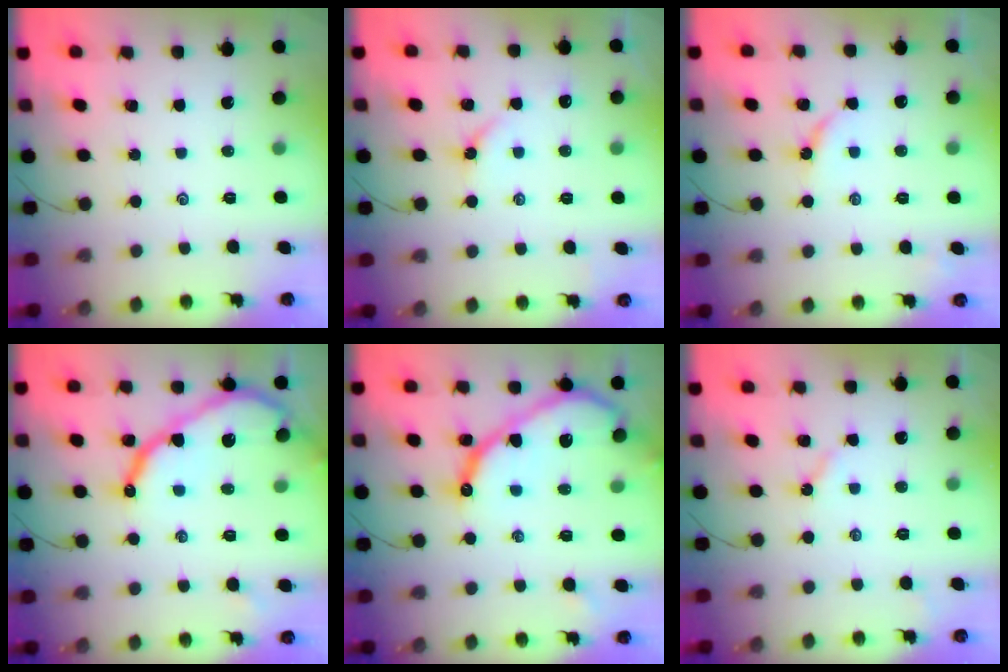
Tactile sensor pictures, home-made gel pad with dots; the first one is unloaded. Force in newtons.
{"total": 3.8, "press": 3.8, "slide": 0.5}
{"total": 2.5, "press": 2.5, "slide": 0.4}
{"total": 15.0, "press": 15.0, "slide": 0.6}
{"total": 16.9, "press": 16.9, "slide": 1.1}
{"total": 2.7, "press": 2.7, "slide": 0.3}